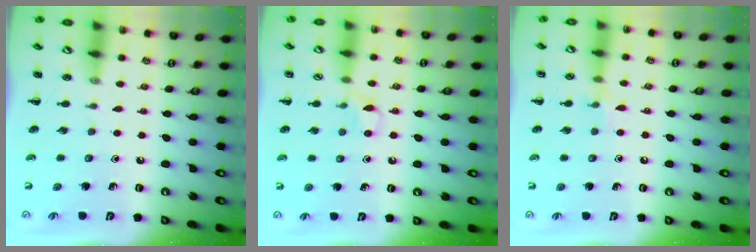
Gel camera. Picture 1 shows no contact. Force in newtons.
{"total": 3.6, "press": 3.4, "slide": 1.3}
{"total": 5.8, "press": 5.5, "slide": 1.6}